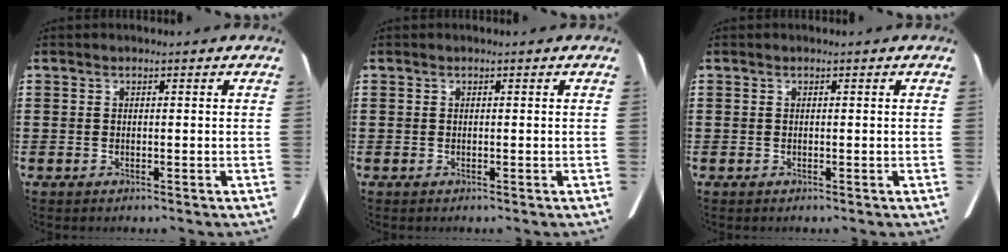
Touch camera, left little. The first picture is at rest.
{"total": 0.0}
{"total": 0.0}